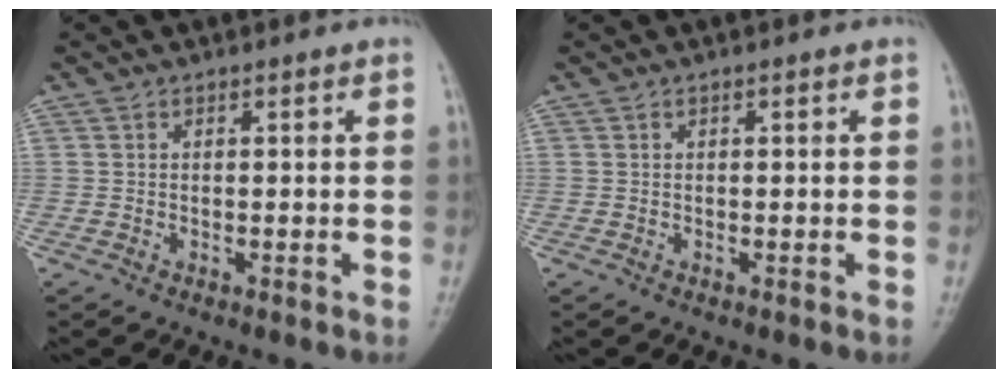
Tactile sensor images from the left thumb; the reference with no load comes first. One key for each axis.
{"total": 0.0}